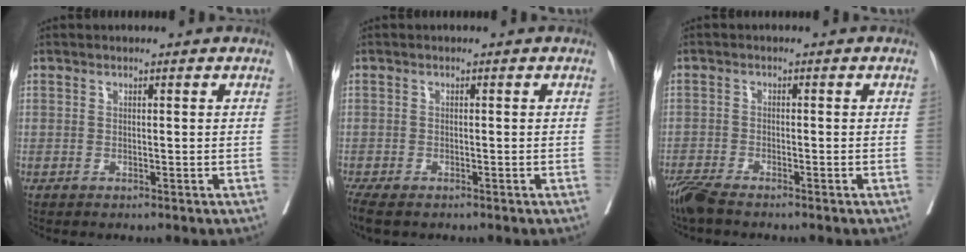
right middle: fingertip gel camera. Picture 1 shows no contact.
{"total": 5.3, "force": [-3.9, 2.2, 2.9], "torque": [-0.058, -0.015, -0.065]}
{"total": 3.9, "force": [-3.3, 0.4, 2.0], "torque": [-0.043, -0.012, -0.062]}